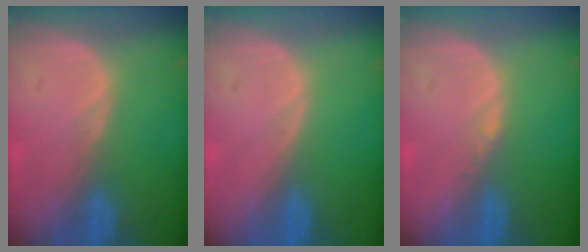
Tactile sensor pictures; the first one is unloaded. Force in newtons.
{"total": 0.0}
{"total": 0.8, "press": 0.6, "slide": 0.4}